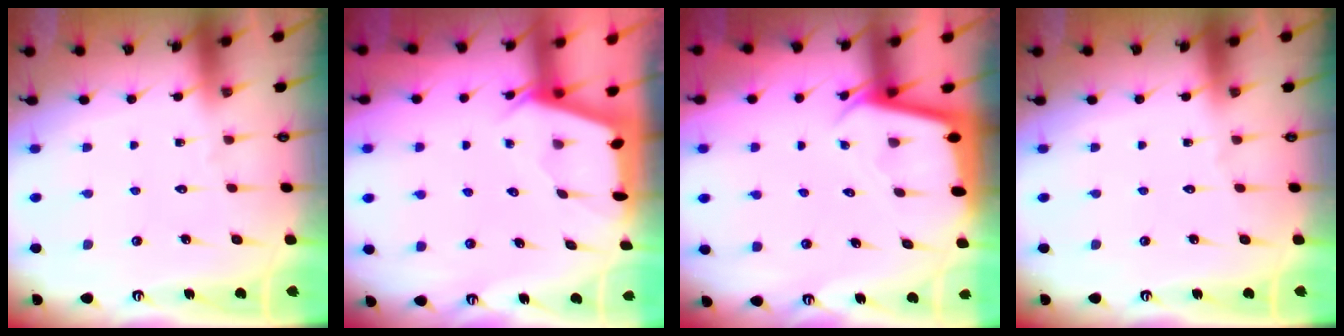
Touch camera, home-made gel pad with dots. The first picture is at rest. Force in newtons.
{"total": 2.0, "press": 2.0, "slide": 0.3}
{"total": 2.3, "press": 2.3, "slide": 0.1}
{"total": 0.0}